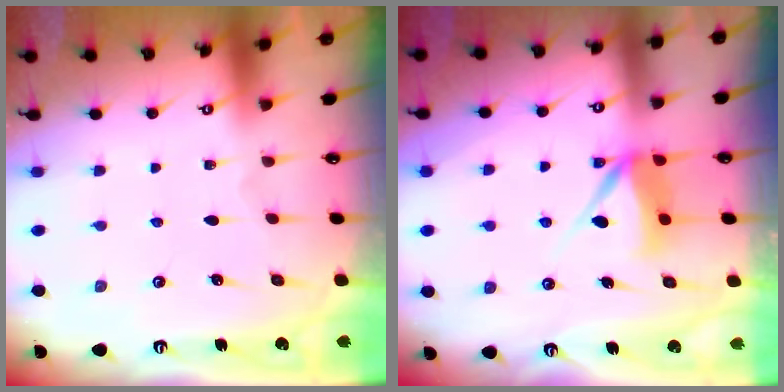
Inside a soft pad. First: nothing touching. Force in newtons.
{"total": 7.5, "press": 7.5, "slide": 0.1}